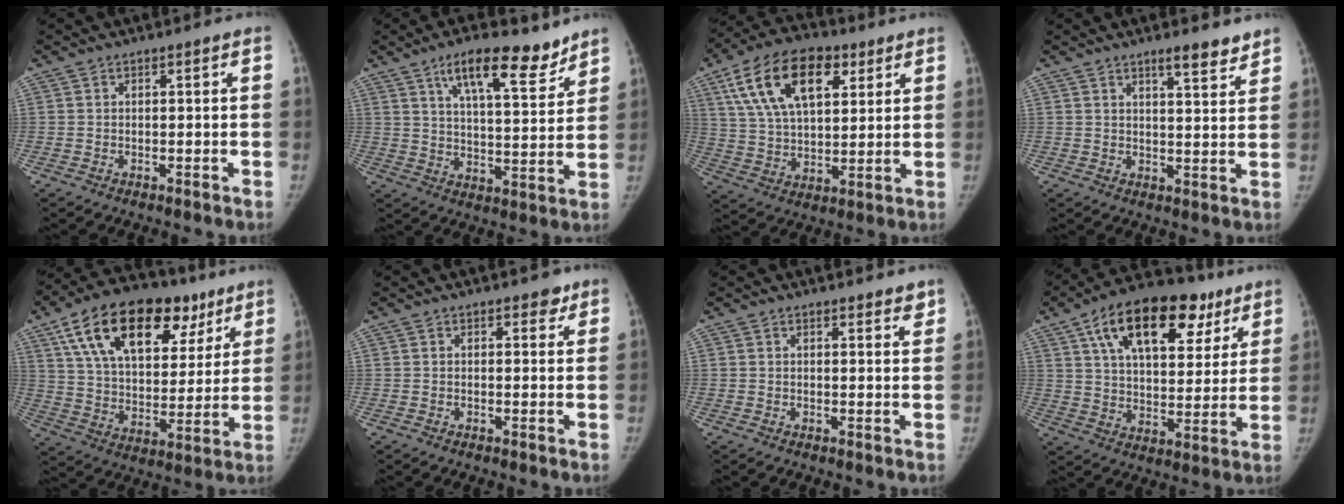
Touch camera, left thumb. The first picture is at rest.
{"total": 13.5, "force": [9.1, 4.5, 8.9], "torque": [-0.109, -0.046, 0.148]}
{"total": 19.0, "force": [8.4, 10.3, 13.5], "torque": [-0.220, -0.008, 0.149]}
{"total": 5.7, "force": [4.5, 1.1, 3.4], "torque": [-0.035, -0.032, 0.063]}
{"total": 26.9, "force": [13.9, 14.9, 17.5], "torque": [-0.254, 0.003, 0.229]}
{"total": 1.8, "force": [1.2, 1.1, 0.7], "torque": [0.010, -0.005, 0.013]}
{"total": 3.3, "force": [2.9, 1.0, 1.2], "torque": [0.003, -0.012, 0.031]}
{"total": 23.8, "force": [12.1, 12.5, 16.2], "torque": [-0.220, -0.002, 0.194]}